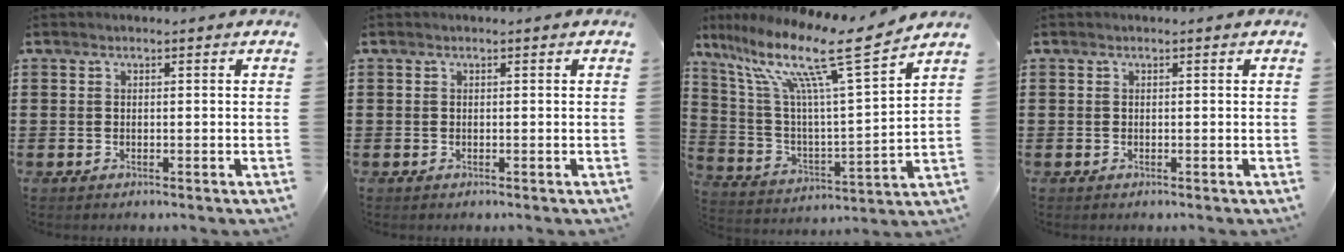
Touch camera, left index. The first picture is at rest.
{"total": 0.0}
{"total": 14.8, "force": [10.1, 1.5, 10.6], "torque": [-0.228, -0.058, 0.158]}
{"total": 0.0}